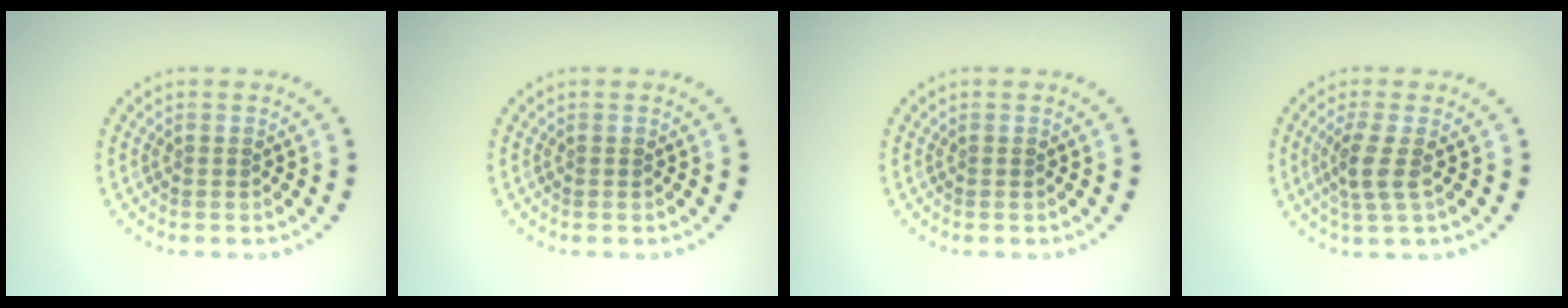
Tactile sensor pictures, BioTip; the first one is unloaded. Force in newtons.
{"total": 0.0}
{"total": 0.0}
{"total": 2.5, "press": 1.9, "slide": 1.5}